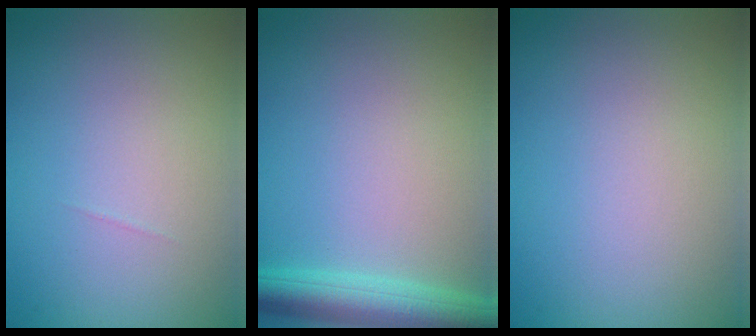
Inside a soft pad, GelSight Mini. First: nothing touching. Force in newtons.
{"total": 4.8, "press": 4.8, "slide": 0.2}
{"total": 0.0}